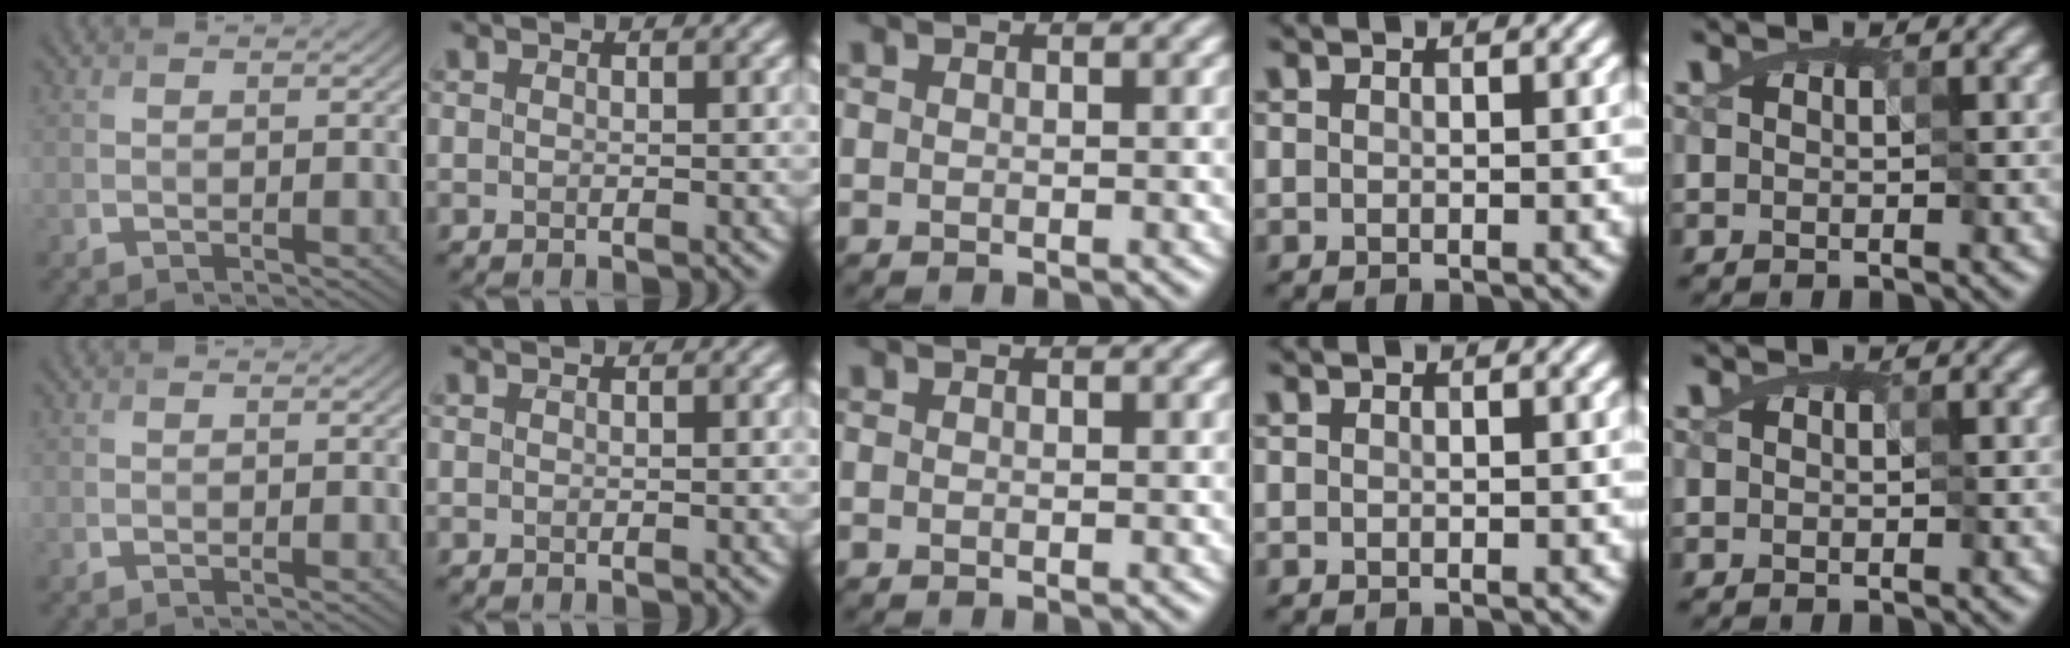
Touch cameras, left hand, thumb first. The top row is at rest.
{"middle": {"total": 0.8, "force": [-0.7, -0.2, -0.4], "torque": [0.006, 0.000, -0.009]}}